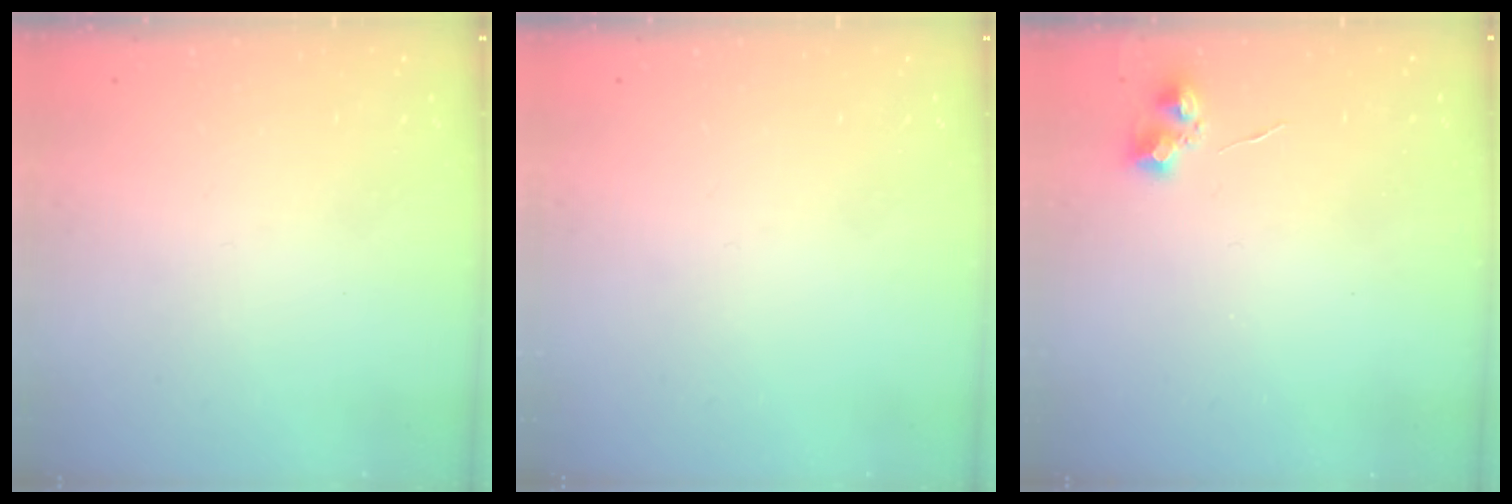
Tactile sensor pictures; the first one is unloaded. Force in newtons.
{"total": 0.0}
{"total": 6.5, "press": 6.5, "slide": 0.5}